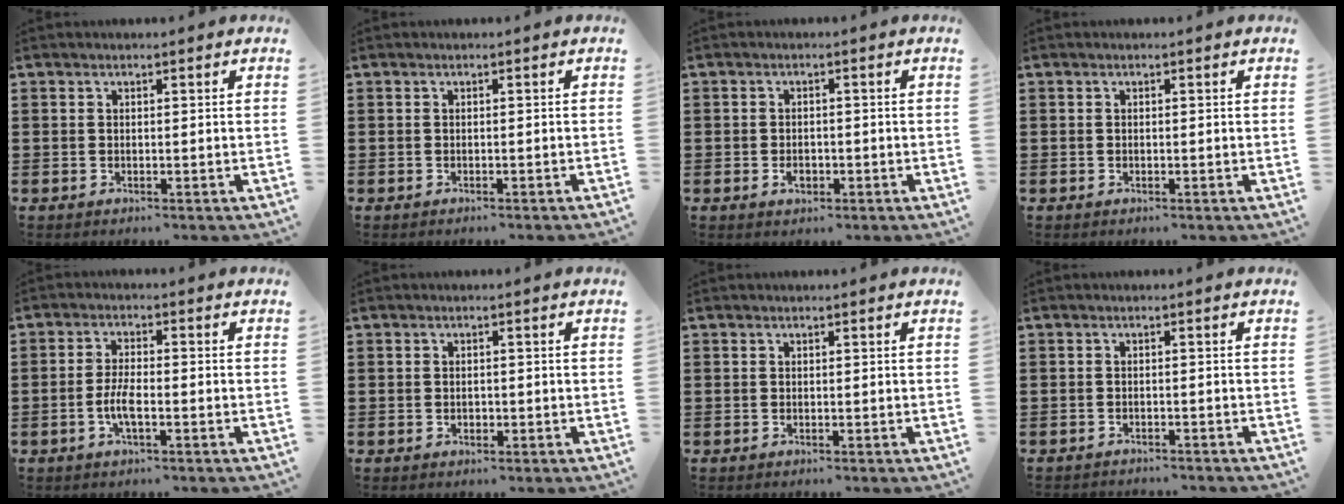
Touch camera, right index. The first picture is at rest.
{"total": 0.5, "force": [-0.4, -0.1, 0.3], "torque": [-0.006, -0.002, -0.008]}
{"total": 1.9, "force": [-0.7, 1.2, 1.3], "torque": [-0.025, 0.001, -0.014]}
{"total": 0.0}
{"total": 3.9, "force": [-1.4, 0.9, 3.6], "torque": [-0.083, -0.005, -0.031]}
{"total": 0.8, "force": [-0.2, 0.6, 0.5], "torque": [-0.011, 0.004, -0.005]}
{"total": 0.0}
{"total": 1.6, "force": [-1.6, 0.1, -0.1], "torque": [-0.005, 0.001, -0.036]}